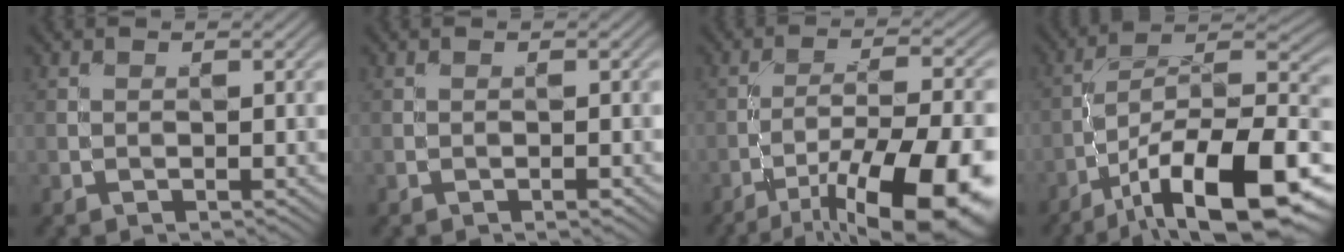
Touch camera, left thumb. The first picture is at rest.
{"total": 0.6, "force": [-0.3, 0.1, 0.4], "torque": [-0.006, 0.001, -0.007]}
{"total": 17.2, "force": [-10.7, 5.0, 12.6], "torque": [-0.184, -0.021, -0.156]}
{"total": 17.7, "force": [-9.6, 6.3, 13.5], "torque": [-0.207, -0.008, -0.176]}